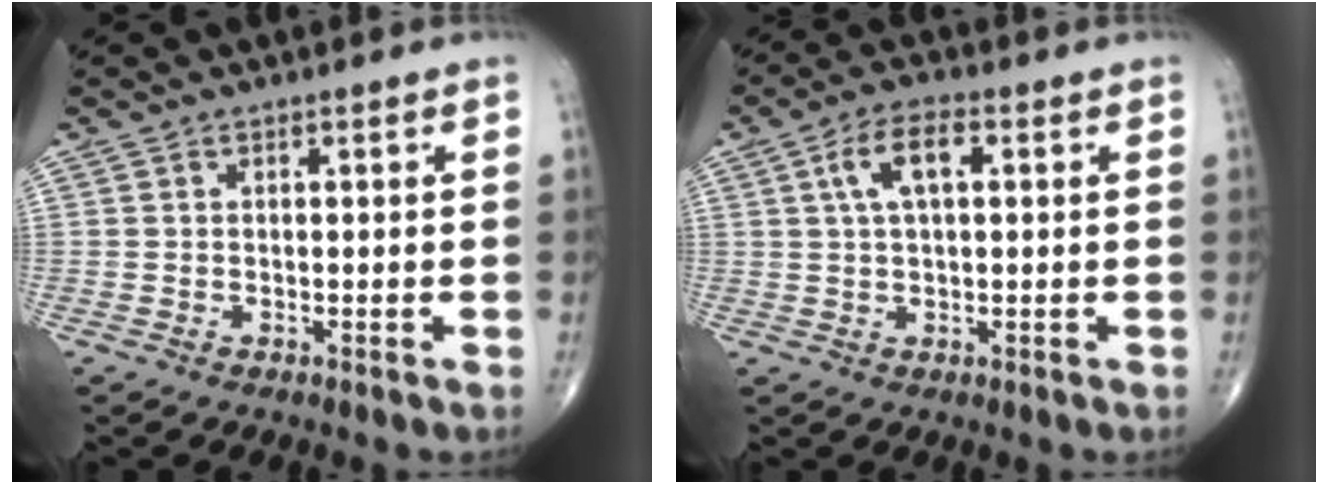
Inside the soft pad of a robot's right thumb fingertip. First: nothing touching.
{"total": 6.8, "force": [1.8, 3.0, 5.8], "torque": [-0.112, 0.012, 0.032]}